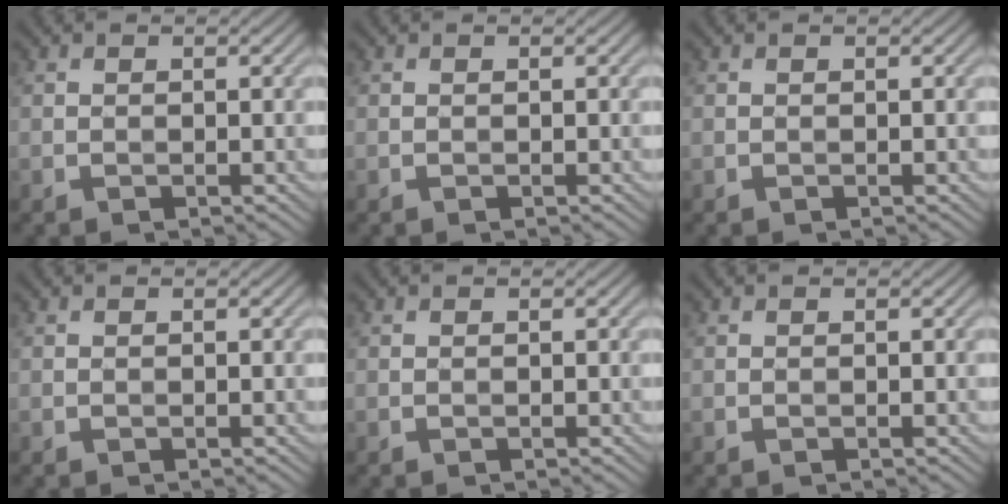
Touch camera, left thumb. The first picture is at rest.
{"total": 0.0}
{"total": 0.0}
{"total": 0.0}
{"total": 0.0}
{"total": 0.0}